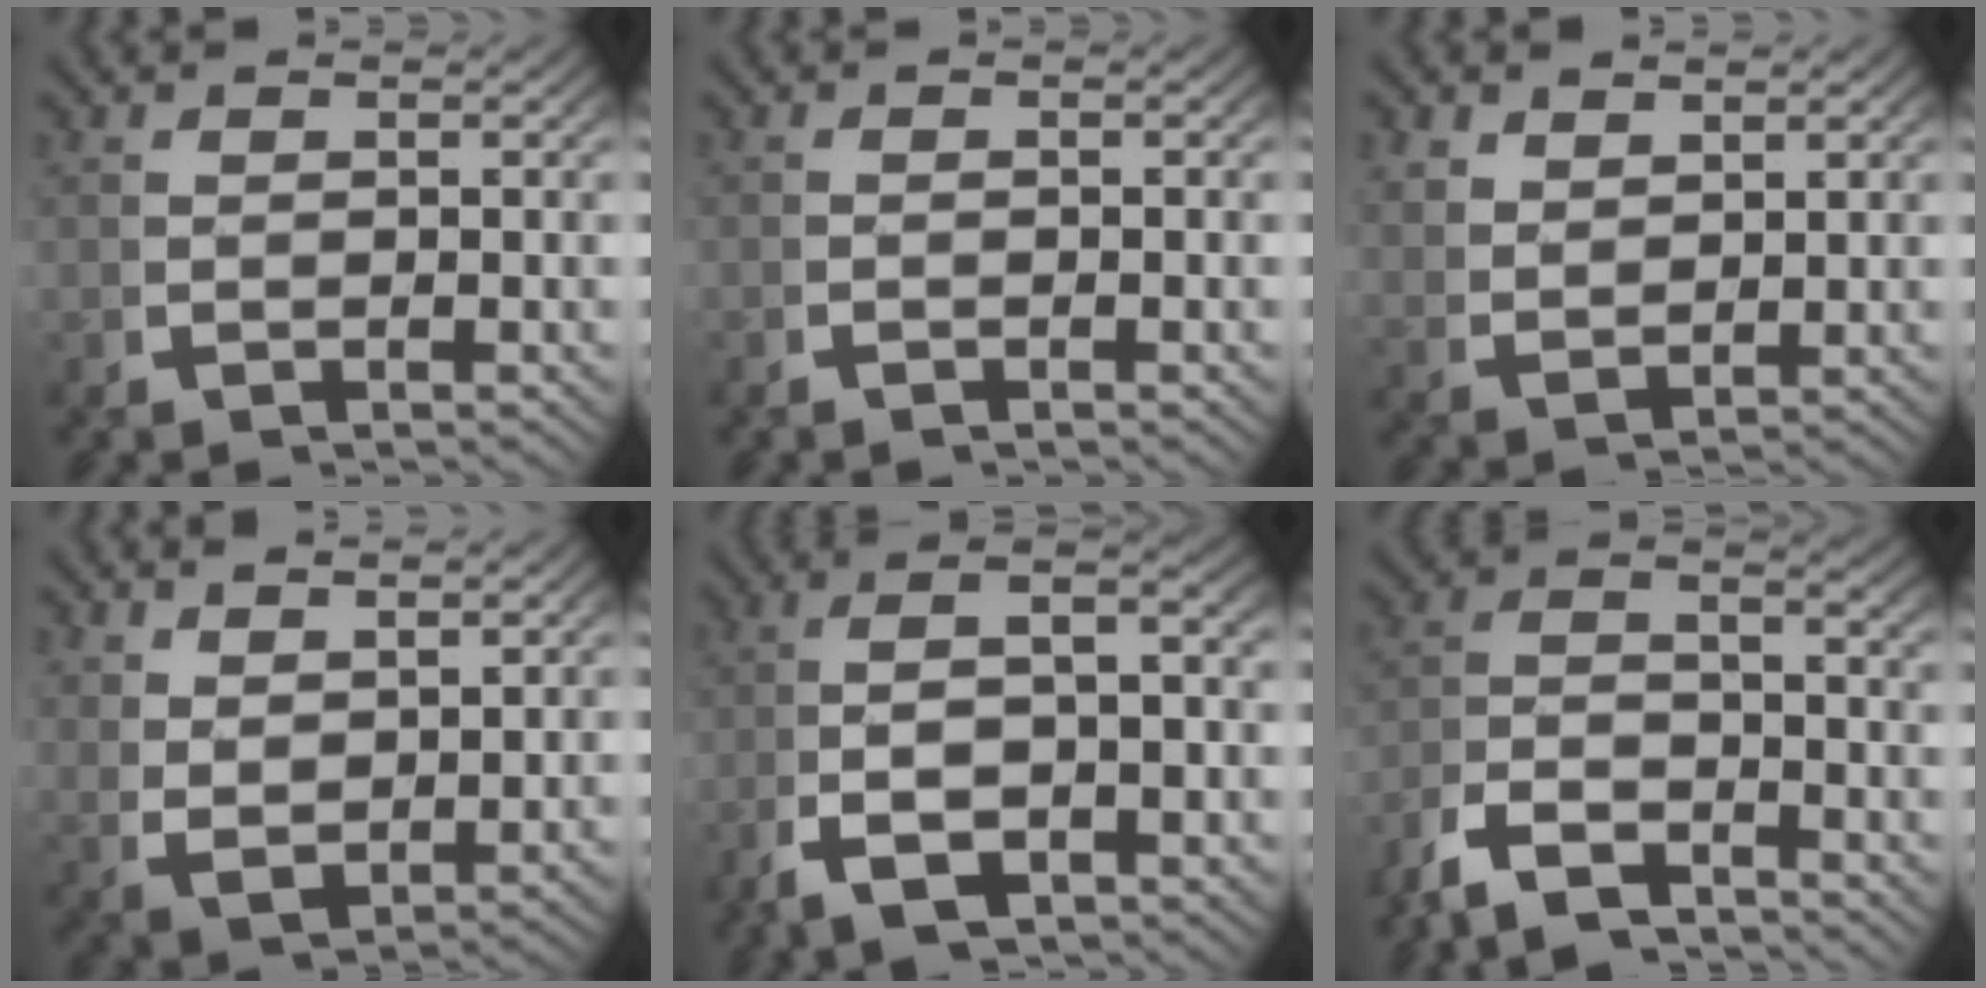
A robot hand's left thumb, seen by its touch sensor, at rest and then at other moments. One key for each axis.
{"total": 0.5, "fx": -0.4, "fy": -0.1, "fz": 0.3, "tx": -0.002, "ty": 0.004, "tz": -0.012}
{"total": 2.4, "fx": 2.1, "fy": 0.8, "fz": 0.9, "tx": -0.018, "ty": -0.002, "tz": 0.052}
{"total": 4.2, "fx": 1.4, "fy": 2.6, "fz": 2.9, "tx": -0.075, "ty": -0.025, "tz": 0.049}
{"total": 7.8, "fx": -1.1, "fy": 4.3, "fz": 6.4, "tx": -0.123, "ty": -0.008, "tz": -0.014}
{"total": 6.5, "fx": -3.2, "fy": 3.7, "fz": 4.2, "tx": -0.081, "ty": -0.016, "tz": -0.060}